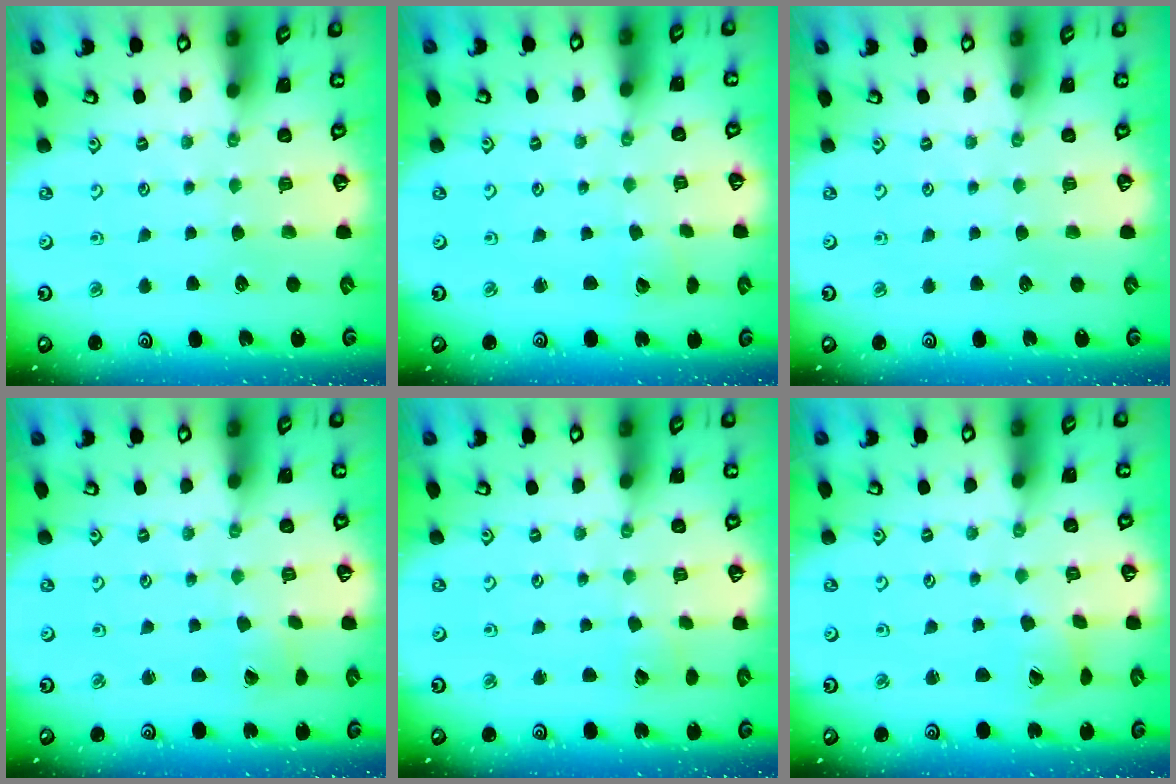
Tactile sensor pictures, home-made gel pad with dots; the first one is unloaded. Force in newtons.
{"total": 2.1, "press": 2.1, "slide": 0.1}
{"total": 0.0}
{"total": 0.7, "press": 0.7, "slide": 0.0}
{"total": 3.8, "press": 3.8, "slide": 0.4}
{"total": 2.2, "press": 2.2, "slide": 0.4}